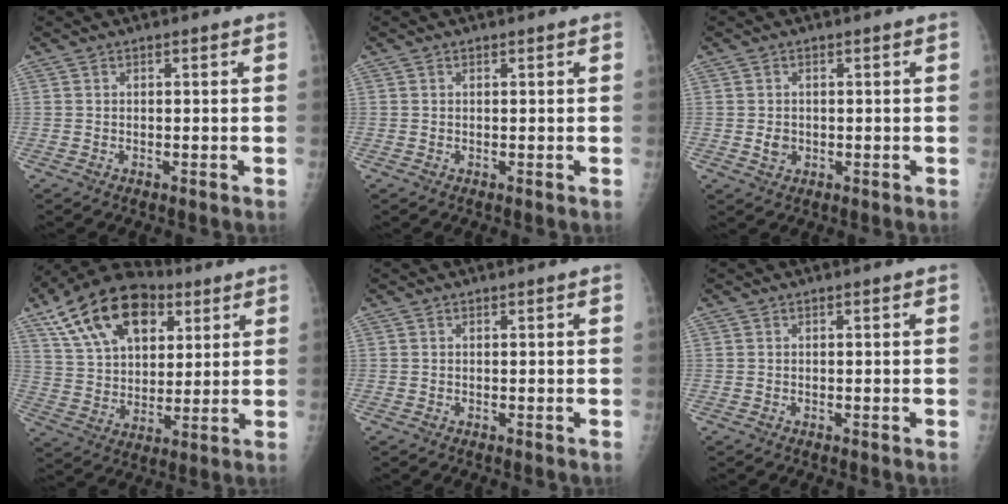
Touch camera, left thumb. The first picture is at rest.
{"total": 0.0}
{"total": 2.2, "force": [-0.2, 1.9, 1.1], "torque": [-0.010, 0.002, 0.001]}
{"total": 20.3, "force": [9.7, 12.3, 12.9], "torque": [-0.206, -0.007, 0.167]}
{"total": 0.0}
{"total": 0.0}